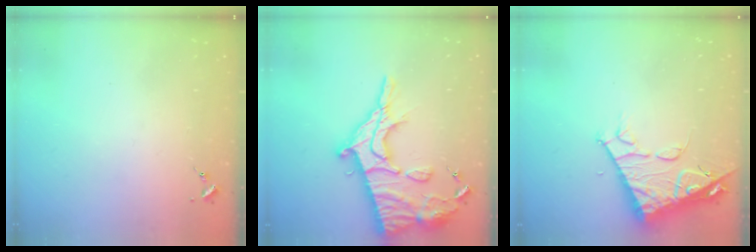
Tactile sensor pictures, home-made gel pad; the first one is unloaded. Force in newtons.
{"total": 24.8, "press": 24.7, "slide": 2.4}
{"total": 12.8, "press": 12.7, "slide": 1.6}